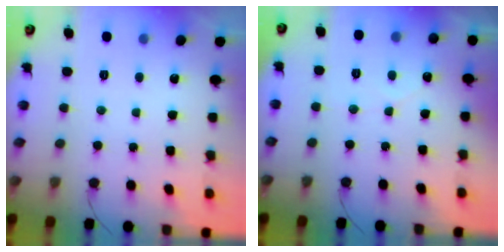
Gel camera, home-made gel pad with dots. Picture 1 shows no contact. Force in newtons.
{"total": 1.7, "press": 1.7, "slide": 0.0}